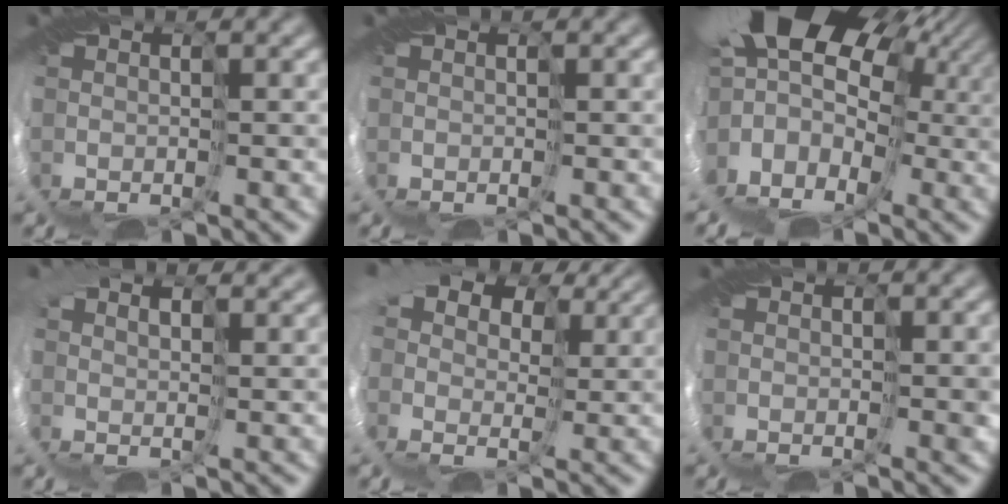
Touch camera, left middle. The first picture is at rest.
{"total": 0.0}
{"total": 12.4, "force": [3.8, 8.4, 8.2], "torque": [-0.174, 0.017, 0.067]}
{"total": 4.3, "force": [4.0, 1.3, 0.9], "torque": [-0.034, 0.013, 0.055]}
{"total": 12.7, "force": [6.3, 8.5, 7.0], "torque": [-0.169, 0.036, 0.086]}
{"total": 0.9, "force": [0.2, 0.4, 0.8], "torque": [-0.019, 0.000, 0.002]}